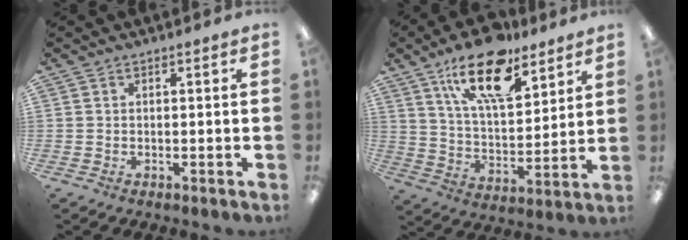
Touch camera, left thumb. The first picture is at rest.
{"total": 18.4, "force": [11.8, 7.7, 11.7], "torque": [-0.192, -0.056, 0.201]}